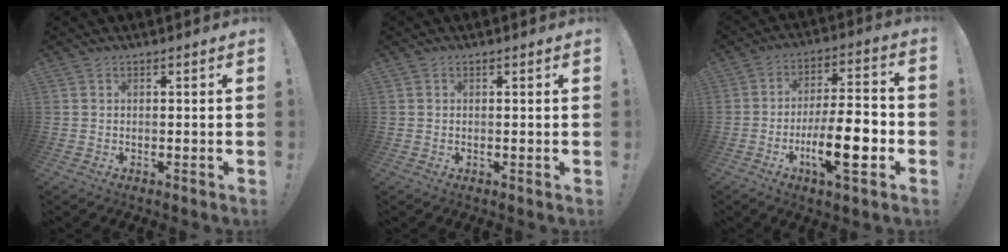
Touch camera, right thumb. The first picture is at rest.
{"total": 0.0}
{"total": 17.2, "force": [-6.2, 4.8, 15.3], "torque": [-0.253, 0.013, -0.100]}